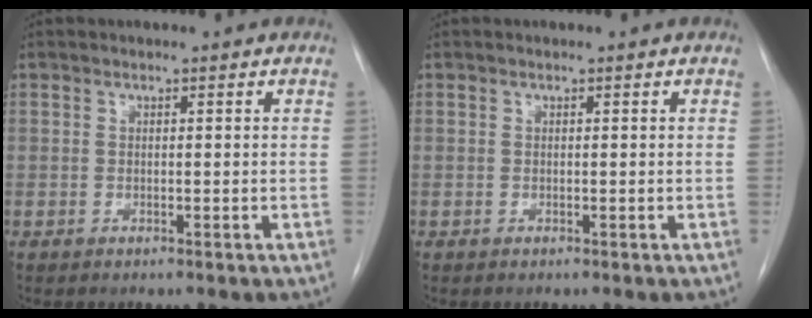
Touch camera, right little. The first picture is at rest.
{"total": 0.0}